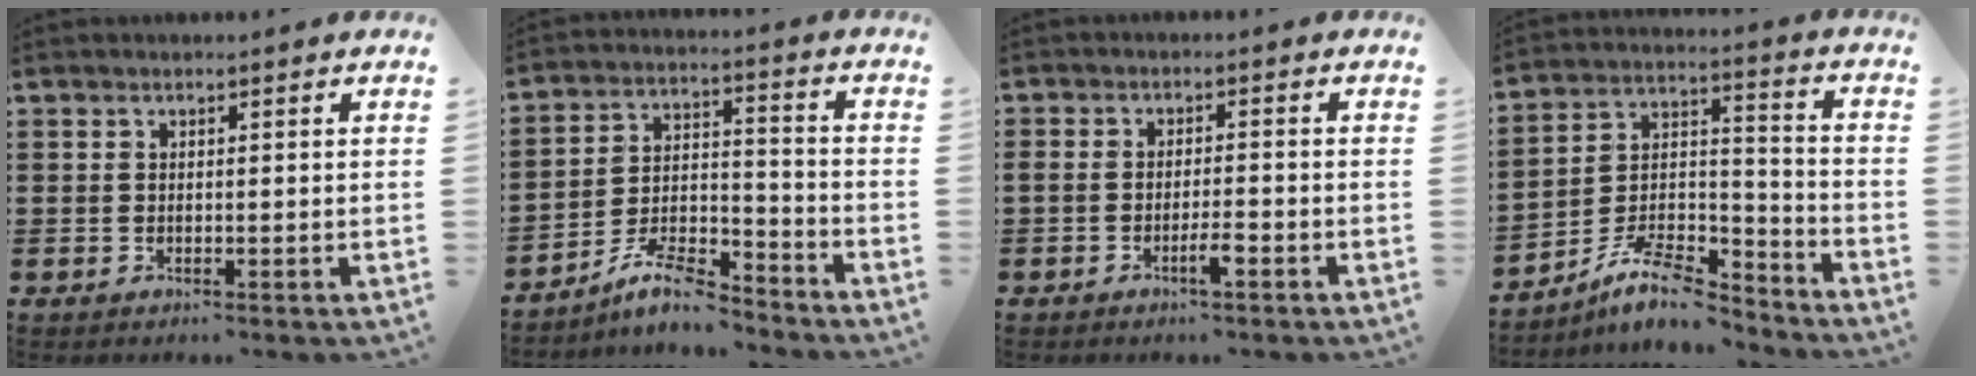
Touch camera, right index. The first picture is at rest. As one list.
[{"total": 9.1, "force": [-7.9, 1.9, 4.2], "torque": [-0.076, 0.020, -0.150]}, {"total": 3.0, "force": [-1.7, 0.5, 2.3], "torque": [-0.039, 0.004, -0.032]}, {"total": 10.3, "force": [-8.5, 2.6, 5.1], "torque": [-0.103, 0.020, -0.169]}]